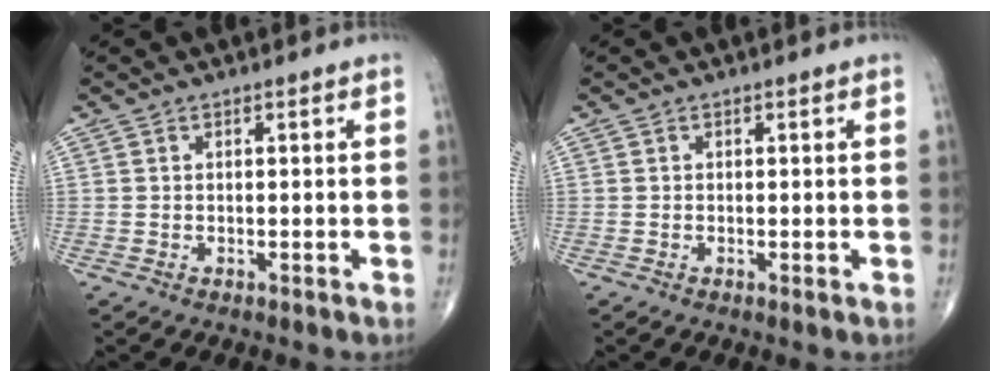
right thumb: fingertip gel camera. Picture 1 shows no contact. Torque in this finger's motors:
{"motor_torque": [-0.49, 0.29, 0.07, 0.18, -0.03]}